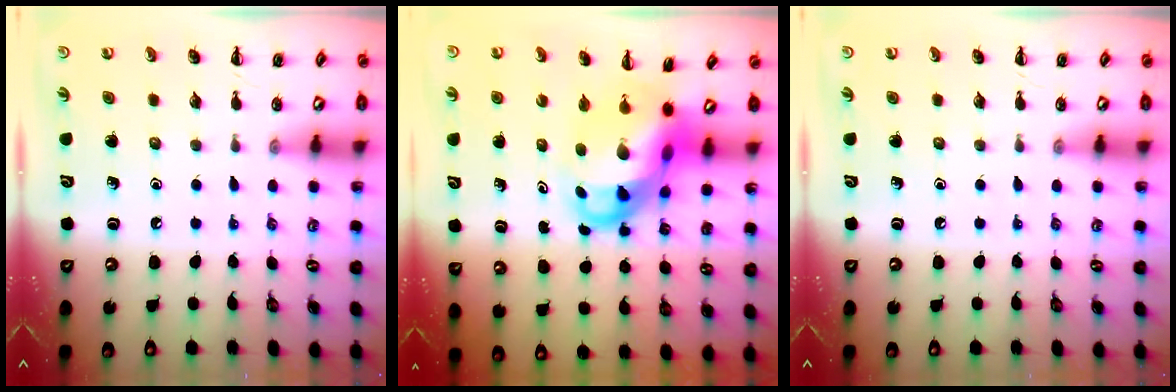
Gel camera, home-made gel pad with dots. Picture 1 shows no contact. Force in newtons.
{"total": 7.9, "press": 7.6, "slide": 2.0}
{"total": 0.0}